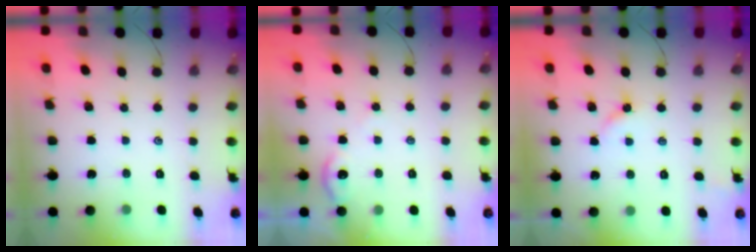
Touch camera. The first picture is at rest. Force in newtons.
{"total": 2.2, "press": 2.2, "slide": 0.4}
{"total": 2.7, "press": 2.7, "slide": 0.4}